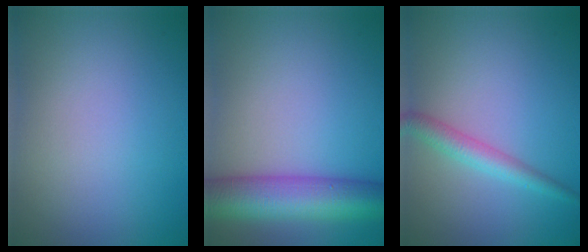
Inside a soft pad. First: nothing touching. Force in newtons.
{"total": 8.1, "press": 8.1, "slide": 0.3}
{"total": 2.5, "press": 2.5, "slide": 0.0}